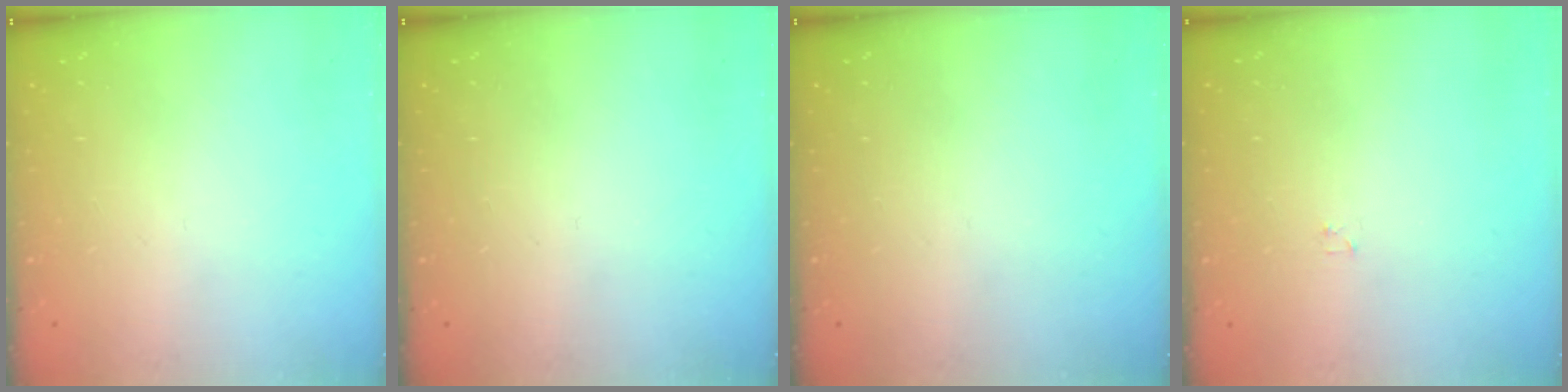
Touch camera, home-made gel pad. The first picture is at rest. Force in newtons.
{"total": 0.0}
{"total": 0.0}
{"total": 1.2, "press": 1.2, "slide": 0.2}